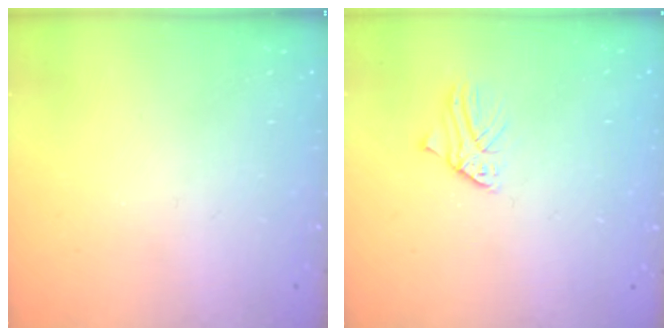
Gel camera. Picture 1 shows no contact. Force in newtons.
{"total": 1.2, "press": 1.2, "slide": 0.1}